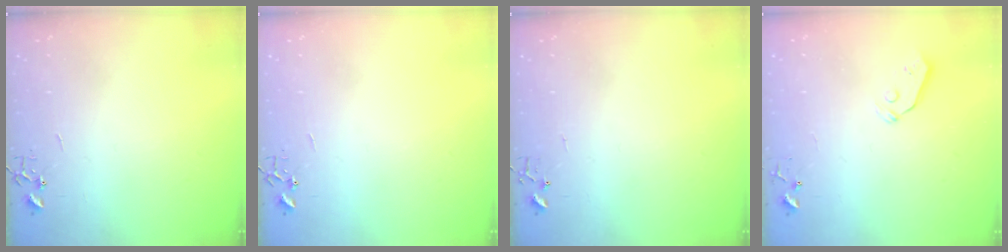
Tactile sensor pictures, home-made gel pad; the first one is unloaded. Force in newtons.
{"total": 0.0}
{"total": 4.2, "press": 4.2, "slide": 0.4}
{"total": 4.0, "press": 3.9, "slide": 0.8}